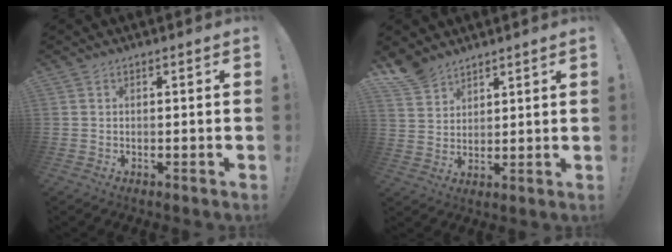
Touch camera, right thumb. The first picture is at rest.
{"total": 7.8, "force": [6.4, 4.3, 1.5], "torque": [-0.026, -0.047, 0.125]}